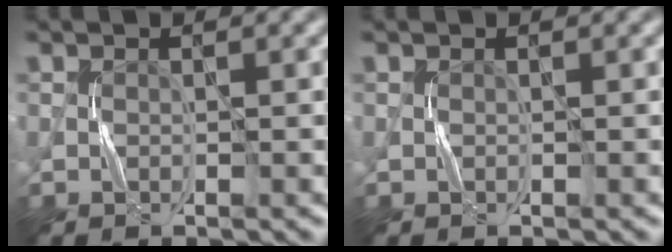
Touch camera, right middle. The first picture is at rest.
{"total": 0.0}